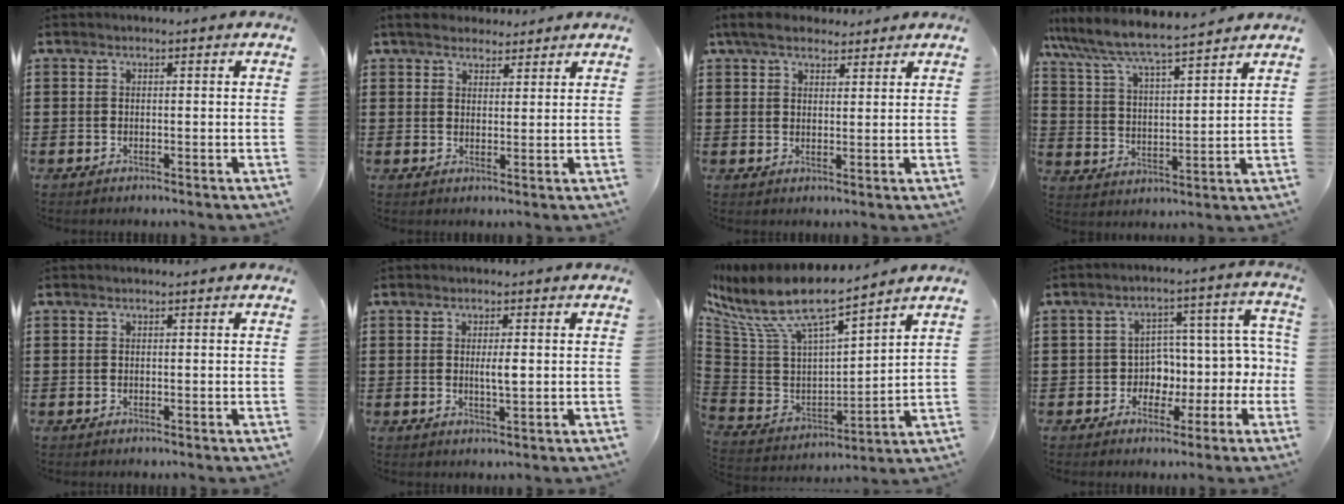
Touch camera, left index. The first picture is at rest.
{"total": 3.5, "force": [3.1, 1.5, 0.7], "torque": [-0.024, 0.003, 0.059]}
{"total": 4.7, "force": [3.7, 2.0, 2.0], "torque": [-0.050, 0.001, 0.070]}
{"total": 6.3, "force": [5.8, 0.4, 2.3], "torque": [-0.070, -0.037, 0.095]}
{"total": 0.0}
{"total": 2.6, "force": [0.3, 0.4, 2.6], "torque": [-0.048, -0.003, 0.003]}
{"total": 11.6, "force": [8.2, 3.2, 7.6], "torque": [-0.187, -0.056, 0.139]}
{"total": 5.0, "force": [-0.1, 4.8, 1.3], "torque": [-0.048, -0.027, -0.005]}